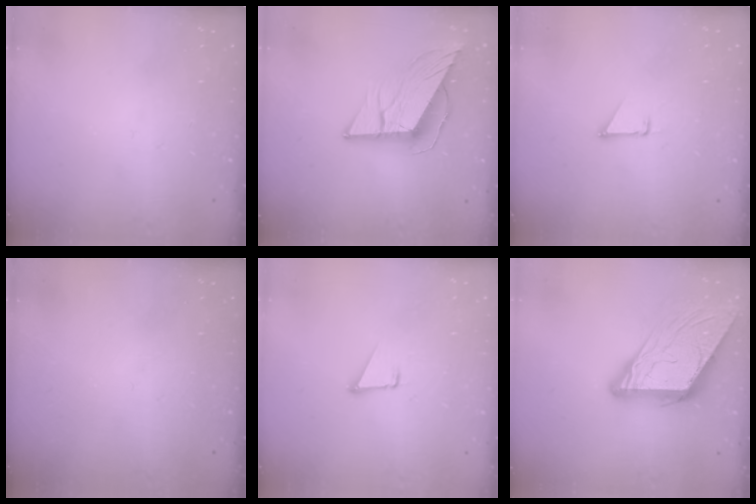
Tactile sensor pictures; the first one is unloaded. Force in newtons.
{"total": 12.4, "press": 12.3, "slide": 1.5}
{"total": 1.5, "press": 1.5, "slide": 0.1}
{"total": 0.0}
{"total": 1.6, "press": 1.5, "slide": 0.1}
{"total": 13.1, "press": 13.1, "slide": 1.3}